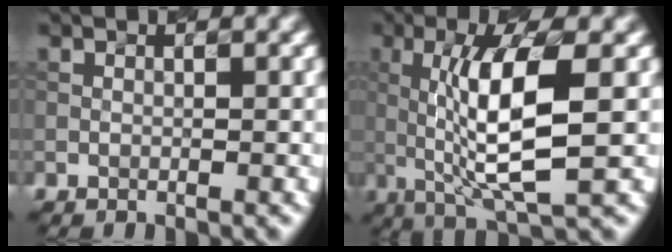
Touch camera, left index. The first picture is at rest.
{"total": 7.6, "force": [0.2, 1.5, 7.5], "torque": [-0.130, 0.001, 0.017]}